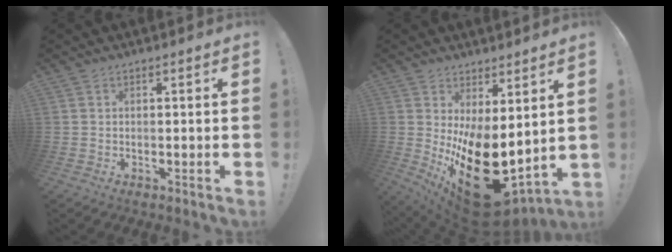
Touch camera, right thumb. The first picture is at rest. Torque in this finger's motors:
{"motor_torque": [0.02, 1.32, 2.77, 0.00, 0.79]}